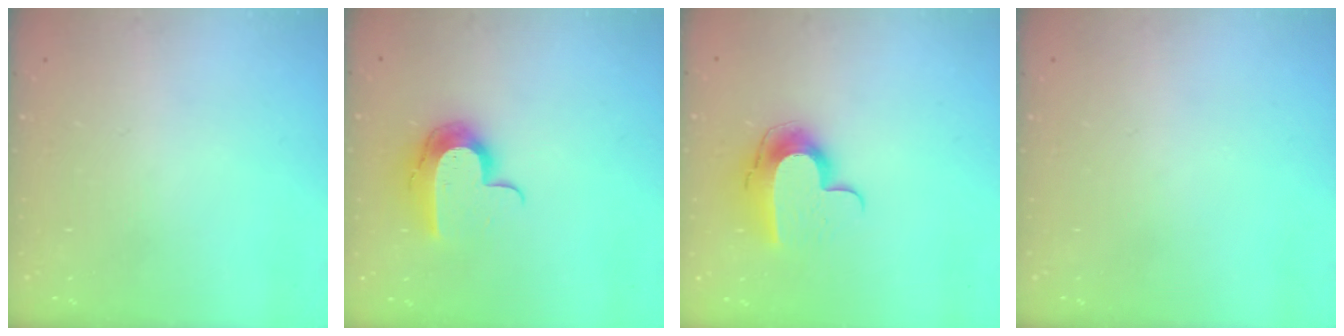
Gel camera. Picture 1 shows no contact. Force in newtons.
{"total": 11.3, "press": 11.2, "slide": 0.7}
{"total": 11.2, "press": 11.1, "slide": 0.7}
{"total": 0.0}